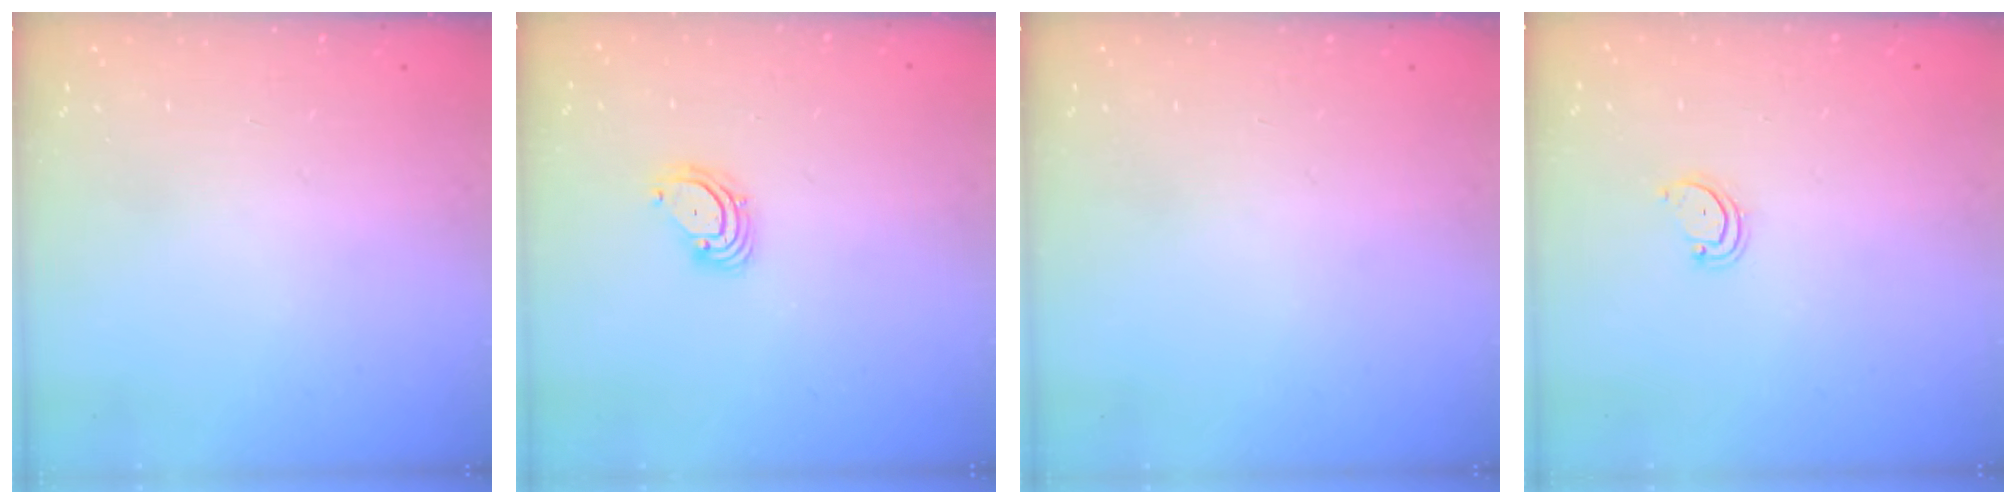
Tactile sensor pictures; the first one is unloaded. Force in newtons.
{"total": 3.4, "press": 3.4, "slide": 0.1}
{"total": 0.0}
{"total": 3.0, "press": 3.0, "slide": 0.2}